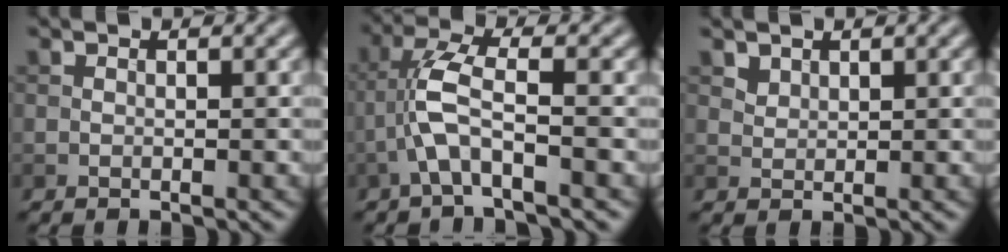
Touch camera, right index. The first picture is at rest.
{"total": 4.3, "force": [-1.6, 1.0, 3.9], "torque": [-0.084, 0.014, -0.038]}
{"total": 1.3, "force": [1.0, 0.8, 0.3], "torque": [-0.010, -0.006, 0.026]}